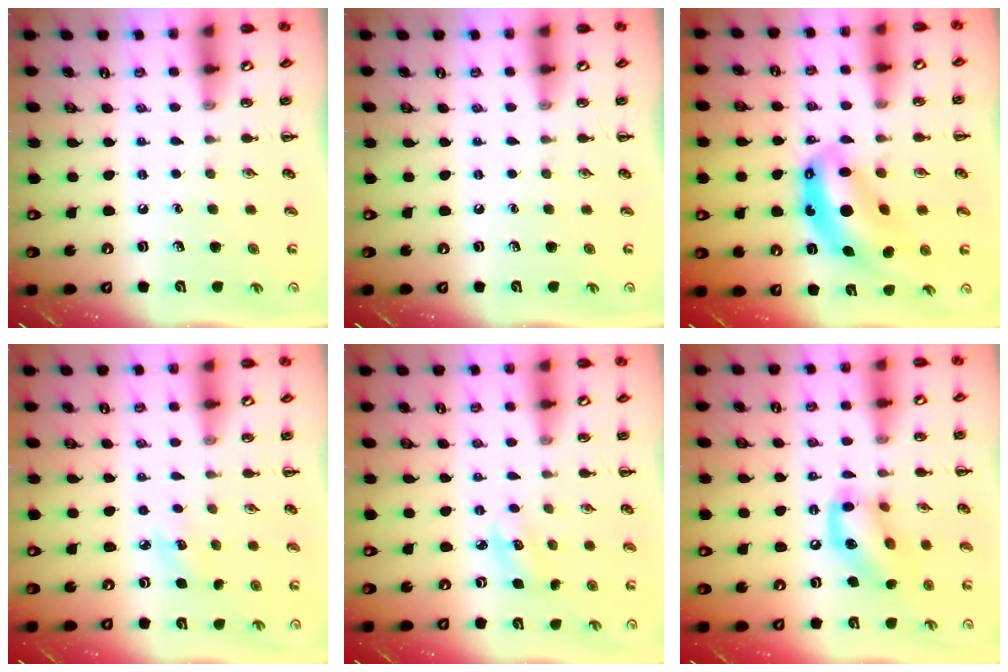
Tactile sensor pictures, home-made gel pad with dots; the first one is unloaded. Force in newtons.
{"total": 0.0}
{"total": 11.8, "press": 11.4, "slide": 3.1}
{"total": 4.5, "press": 4.4, "slide": 1.0}
{"total": 3.7, "press": 3.6, "slide": 1.0}
{"total": 13.9, "press": 13.8, "slide": 1.1}